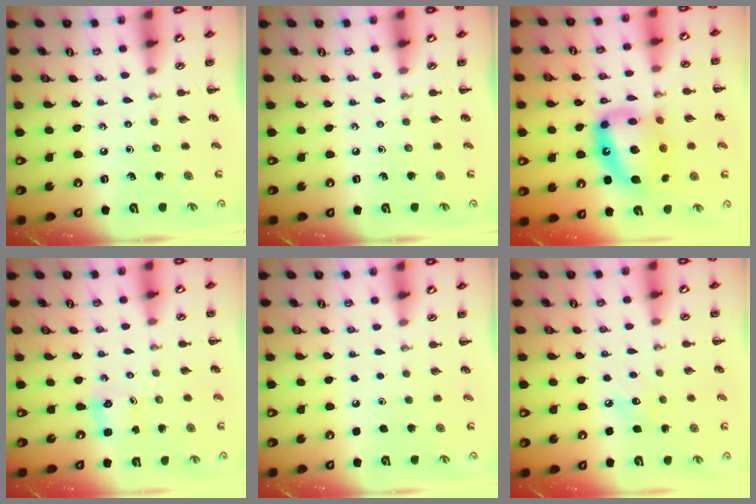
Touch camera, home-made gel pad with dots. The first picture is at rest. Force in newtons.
{"total": 0.0}
{"total": 16.9, "press": 16.4, "slide": 4.3}
{"total": 1.1, "press": 1.1, "slide": 0.4}
{"total": 1.8, "press": 1.8, "slide": 0.1}
{"total": 6.4, "press": 6.1, "slide": 1.8}